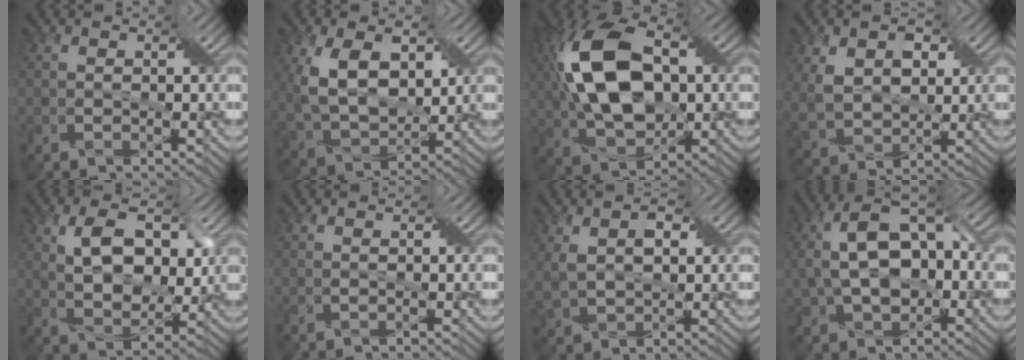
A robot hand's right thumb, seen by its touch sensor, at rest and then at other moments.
{"total": 9.3, "force": [3.2, 5.5, 6.8], "torque": [-0.167, -0.003, 0.060]}
{"total": 15.5, "force": [1.9, 9.1, 12.4], "torque": [-0.267, 0.015, 0.031]}
{"total": 6.3, "force": [2.7, 4.1, 4.0], "torque": [-0.108, 0.000, 0.054]}
{"total": 8.1, "force": [2.9, 4.4, 6.2], "torque": [-0.127, 0.001, 0.053]}
{"total": 0.0}
{"total": 4.7, "force": [1.7, 2.7, 3.4], "torque": [-0.083, 0.001, 0.037]}
{"total": 10.7, "force": [-0.2, 6.1, 8.7], "torque": [-0.189, 0.013, -0.001]}